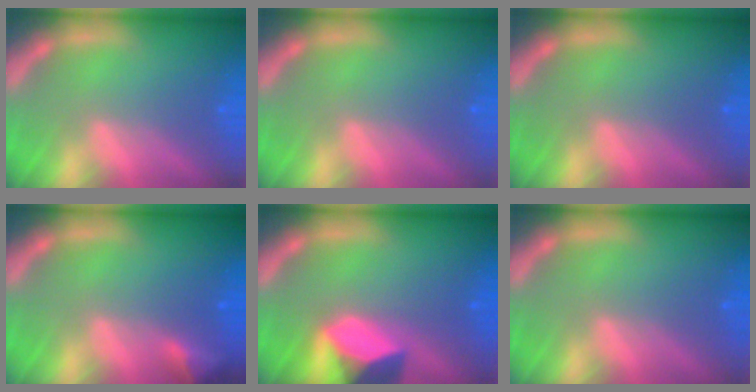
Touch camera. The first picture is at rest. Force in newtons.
{"total": 0.0}
{"total": 0.0}
{"total": 2.4}
{"total": 6.4}
{"total": 0.0}